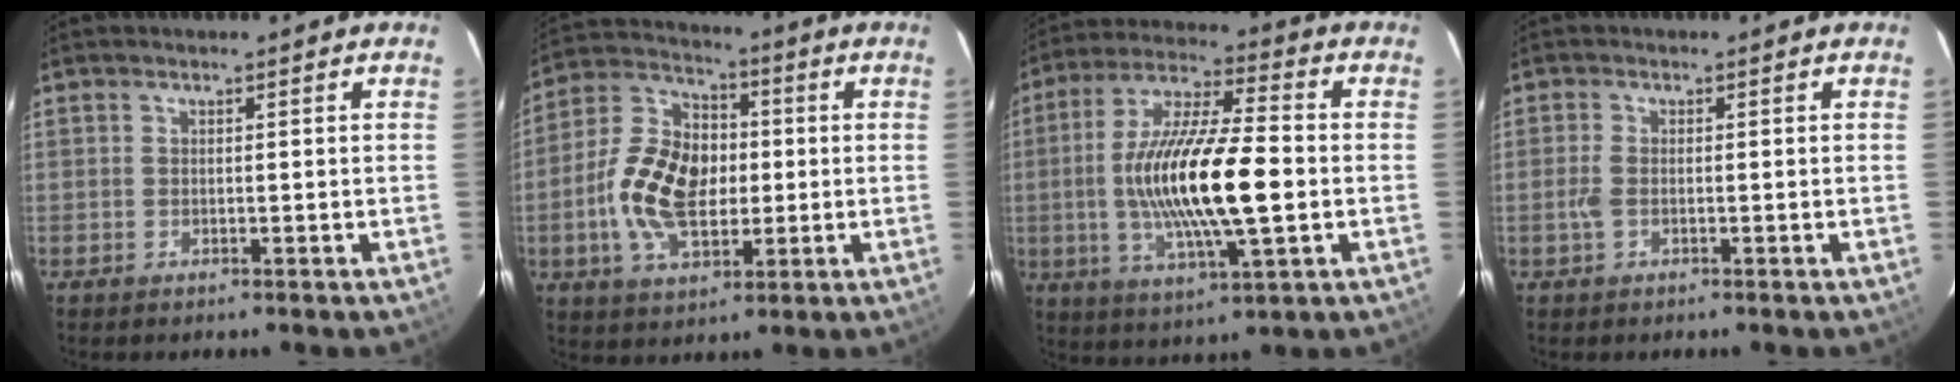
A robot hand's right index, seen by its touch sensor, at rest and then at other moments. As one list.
[{"total": 15.8, "force": [-1.7, 10.0, 12.1], "torque": [-0.246, 0.016, -0.030]}, {"total": 19.4, "force": [-2.0, 4.6, 18.8], "torque": [-0.359, -0.003, -0.037]}, {"total": 2.2, "force": [-0.6, 1.0, 1.8], "torque": [-0.042, -0.001, -0.013]}]